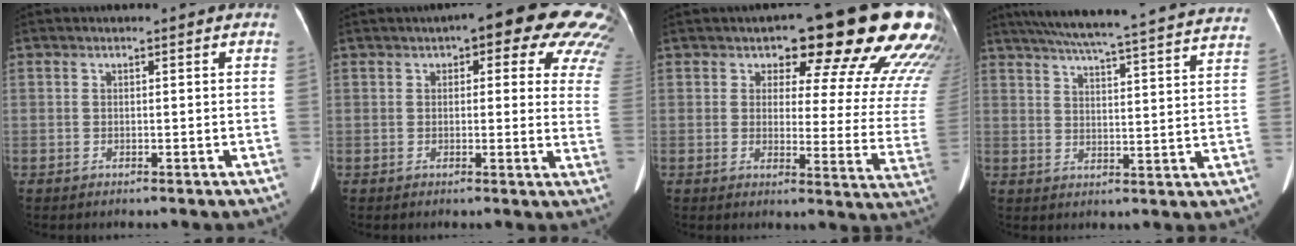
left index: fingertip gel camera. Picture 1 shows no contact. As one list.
[{"total": 17.5, "force": [11.1, 5.3, 12.4], "torque": [-0.136, 0.021, 0.110]}, {"total": 20.5, "force": [14.0, 5.6, 13.9], "torque": [-0.164, -0.027, 0.154]}, {"total": 30.8, "force": [28.0, 1.4, 12.5], "torque": [-0.207, -0.032, 0.345]}]